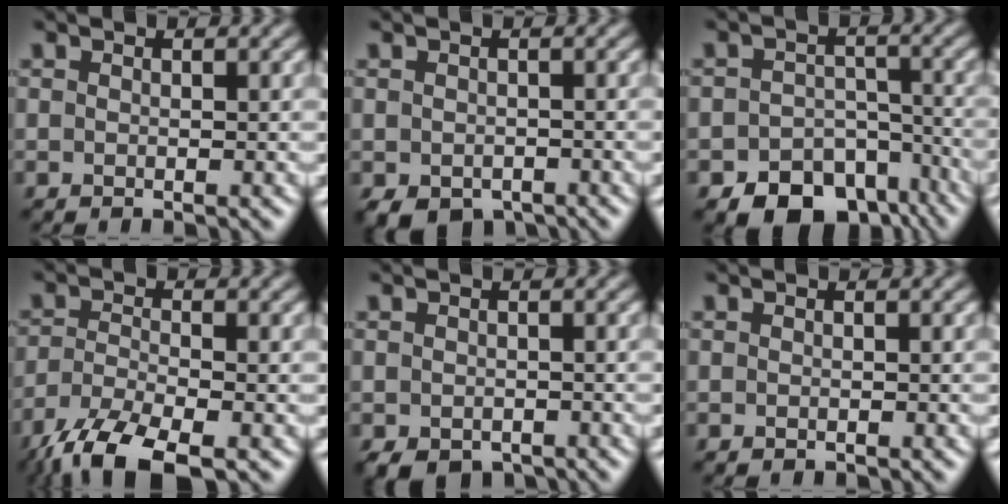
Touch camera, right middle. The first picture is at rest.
{"total": 2.9, "force": [-2.0, 1.7, 1.3], "torque": [-0.022, -0.011, -0.030]}
{"total": 8.4, "force": [-5.9, 4.8, 3.4], "torque": [-0.043, -0.017, -0.088]}
{"total": 7.2, "force": [-5.3, 2.1, 4.4], "torque": [-0.099, -0.022, -0.110]}
{"total": 2.2, "force": [-1.4, 1.3, 1.0], "torque": [-0.021, -0.011, -0.019]}
{"total": 0.0}